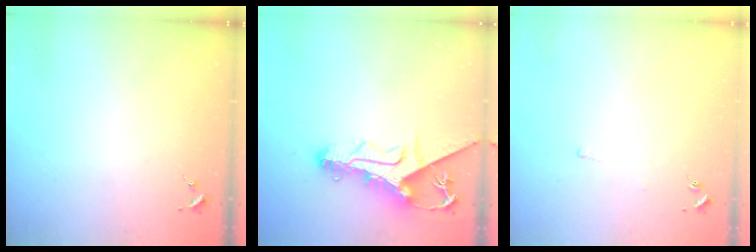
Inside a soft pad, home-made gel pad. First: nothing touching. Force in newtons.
{"total": 13.4, "press": 13.4, "slide": 1.3}
{"total": 2.2, "press": 2.2, "slide": 0.5}